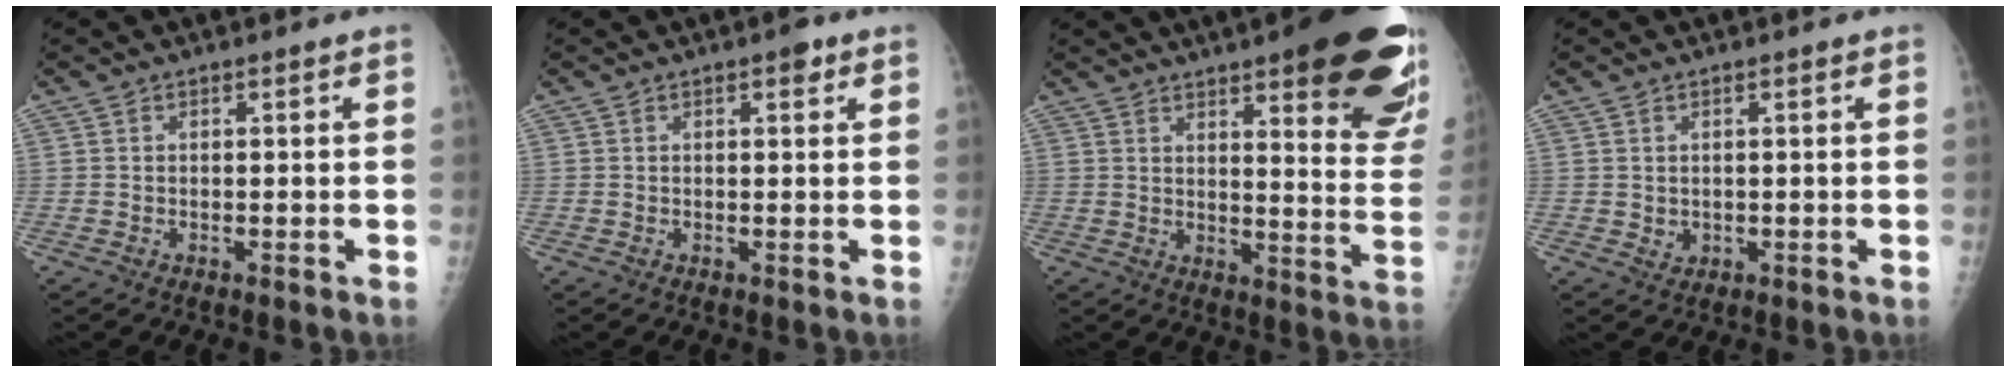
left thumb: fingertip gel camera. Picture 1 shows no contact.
{"total": 2.1, "force": [1.2, 0.9, 1.5], "torque": [-0.014, -0.002, 0.014]}
{"total": 25.7, "force": [14.7, 6.4, 20.1], "torque": [-0.193, -0.055, 0.184]}
{"total": 1.4, "force": [0.3, 1.3, 0.6], "torque": [-0.006, -0.003, 0.010]}